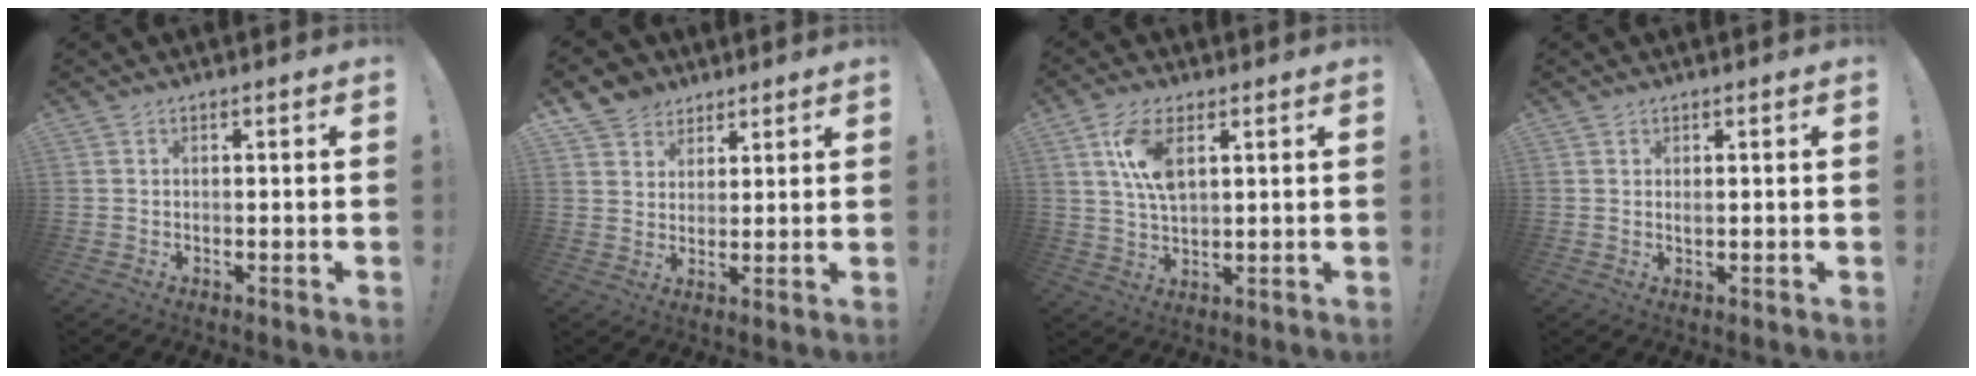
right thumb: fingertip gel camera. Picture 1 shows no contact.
{"total": 6.8, "force": [4.7, 4.9, 0.4], "torque": [-0.006, -0.036, 0.094]}
{"total": 9.6, "force": [3.7, 4.3, 7.7], "torque": [-0.150, -0.007, 0.064]}
{"total": 0.8, "force": [0.5, 0.5, 0.4], "torque": [0.000, -0.003, 0.008]}